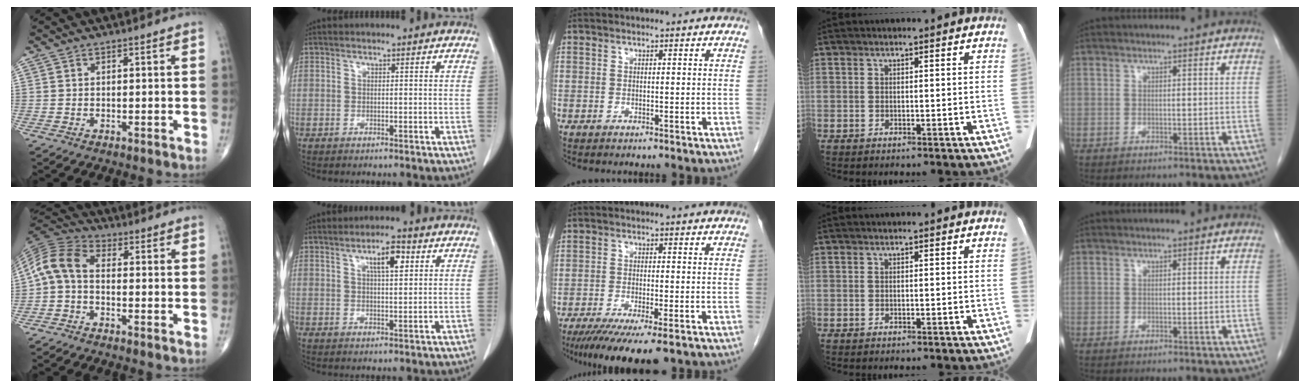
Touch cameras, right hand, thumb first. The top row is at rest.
{"thumb": {"total": 8.1, "force": [-1.1, 4.8, 6.4], "torque": [-0.129, 0.027, -0.039]}, "index": {"total": 4.9, "force": [2.0, 1.2, 4.3], "torque": [-0.076, 0.007, 0.035]}, "middle": {"total": 10.8, "force": [-7.8, 1.5, 7.3], "torque": [-0.105, -0.022, -0.120]}}